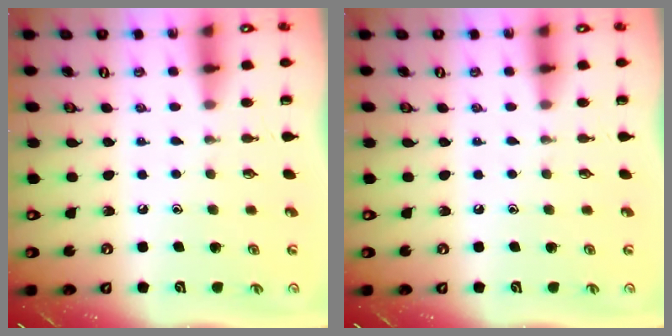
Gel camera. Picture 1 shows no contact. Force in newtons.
{"total": 0.0}